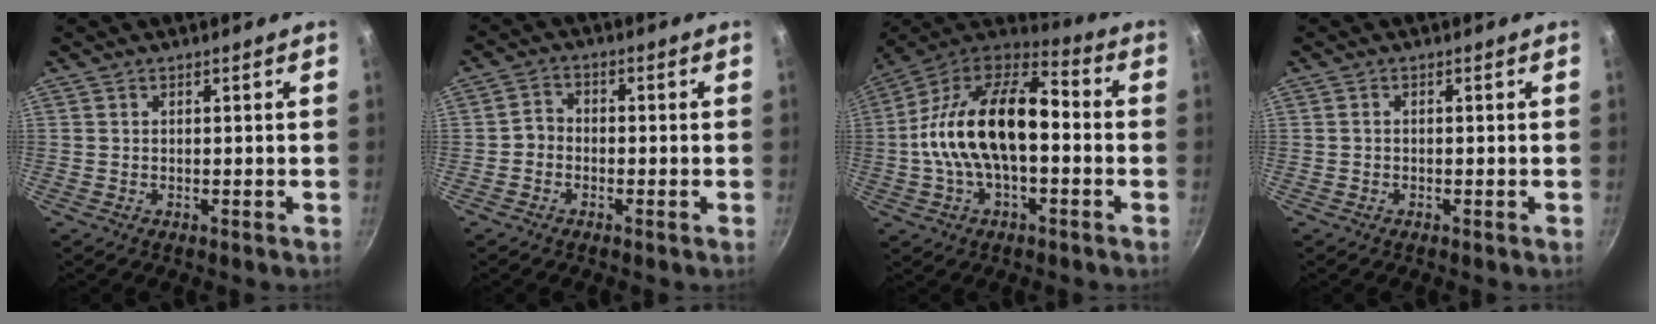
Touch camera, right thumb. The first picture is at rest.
{"total": 3.4, "force": [-1.1, 2.8, 1.5], "torque": [-0.015, 0.016, -0.029]}
{"total": 20.9, "force": [-0.7, 10.7, 18.0], "torque": [-0.324, 0.044, -0.018]}
{"total": 0.5, "force": [-0.2, 0.4, 0.3], "torque": [-0.003, 0.001, -0.007]}